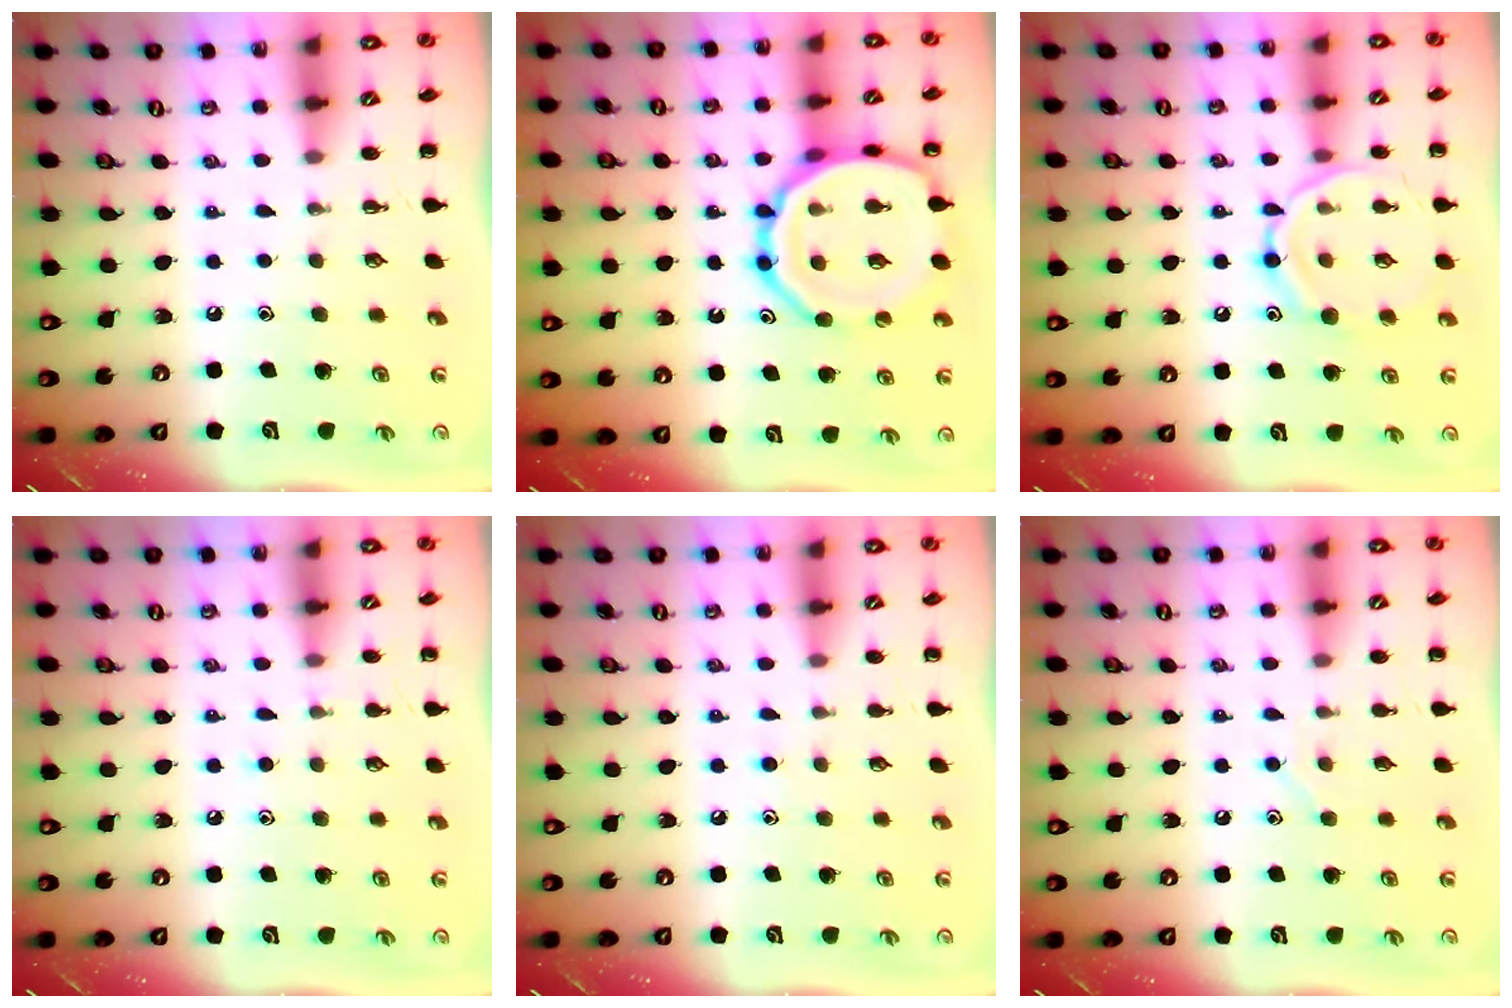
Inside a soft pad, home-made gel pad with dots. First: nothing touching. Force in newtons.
{"total": 19.0, "press": 18.9, "slide": 1.6}
{"total": 13.1, "press": 13.1, "slide": 0.8}
{"total": 4.5, "press": 4.1, "slide": 1.6}
{"total": 4.7, "press": 4.3, "slide": 1.8}
{"total": 5.3, "press": 5.1, "slide": 1.1}